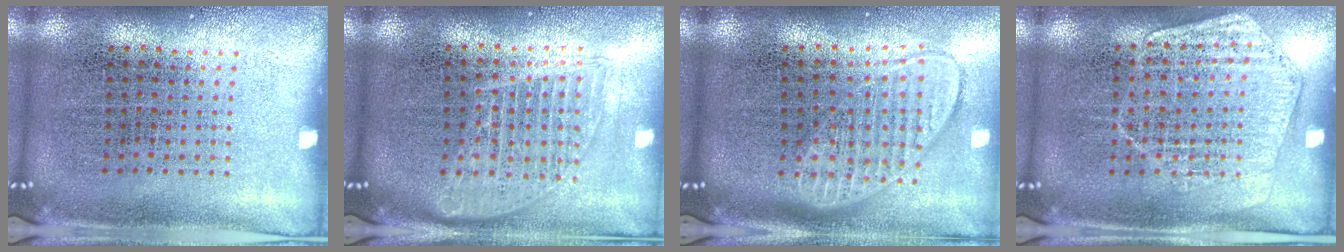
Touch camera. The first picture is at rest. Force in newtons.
{"total": 1.6, "press": 1.4, "slide": 0.8}
{"total": 1.8, "press": 1.5, "slide": 1.0}
{"total": 1.4, "press": 1.4, "slide": 0.3}